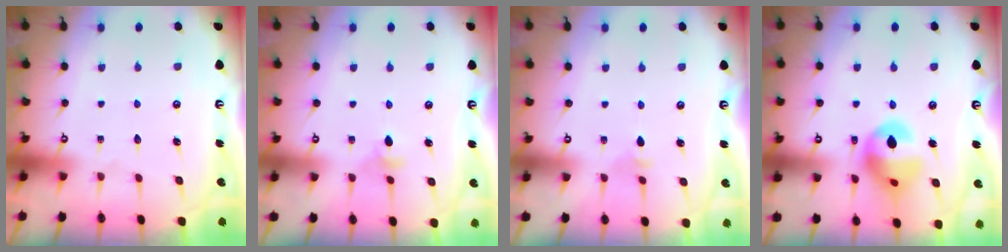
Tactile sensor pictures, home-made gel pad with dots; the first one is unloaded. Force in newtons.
{"total": 2.9, "press": 2.8, "slide": 0.6}
{"total": 3.1, "press": 3.0, "slide": 0.7}
{"total": 14.3, "press": 13.5, "slide": 4.8}